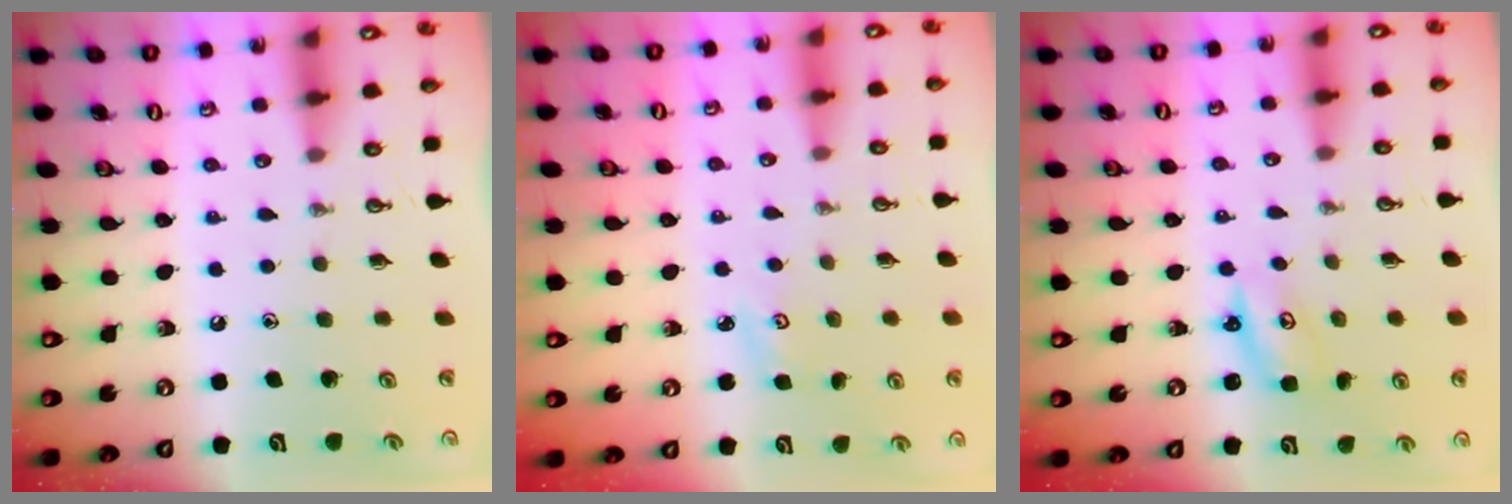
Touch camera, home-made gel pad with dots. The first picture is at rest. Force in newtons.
{"total": 2.9, "press": 2.9, "slide": 0.4}
{"total": 2.7, "press": 2.7, "slide": 0.2}